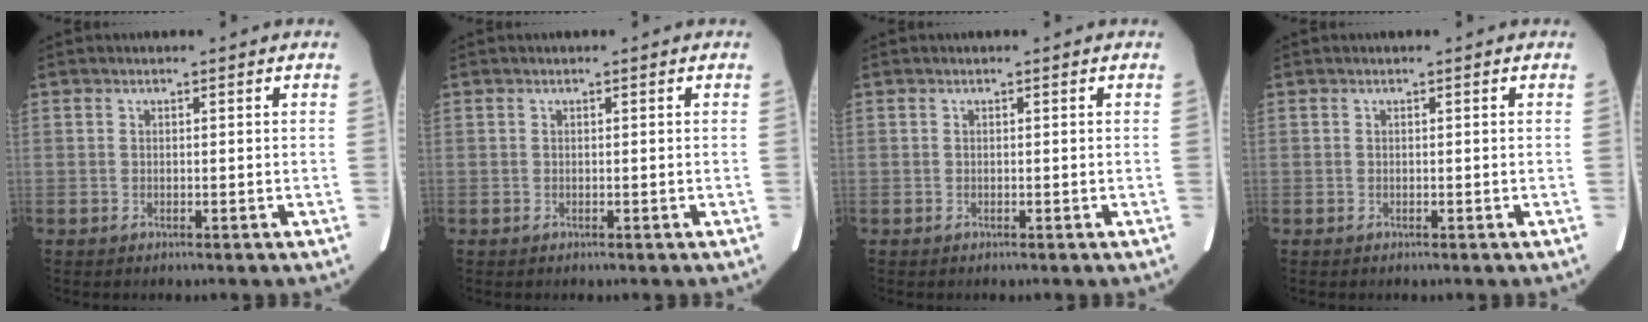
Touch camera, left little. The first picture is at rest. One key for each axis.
{"total": 0.0}
{"total": 0.0}
{"total": 0.0}